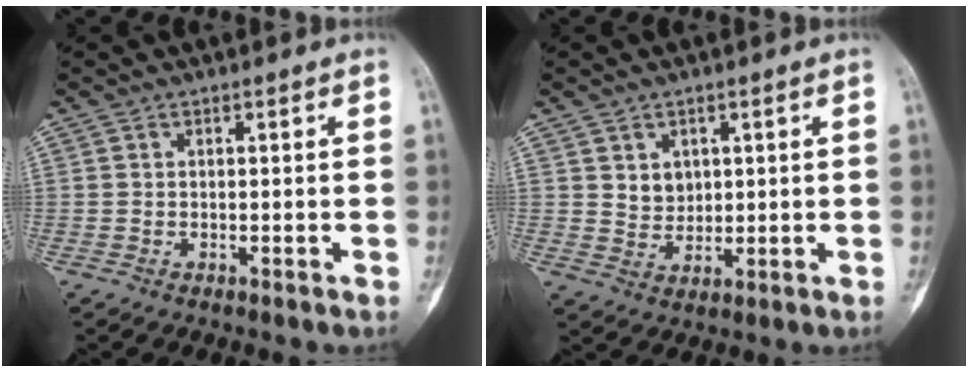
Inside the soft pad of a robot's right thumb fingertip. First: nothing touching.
{"total": 4.0, "force": [1.4, 3.3, 1.7], "torque": [-0.009, -0.012, 0.032]}